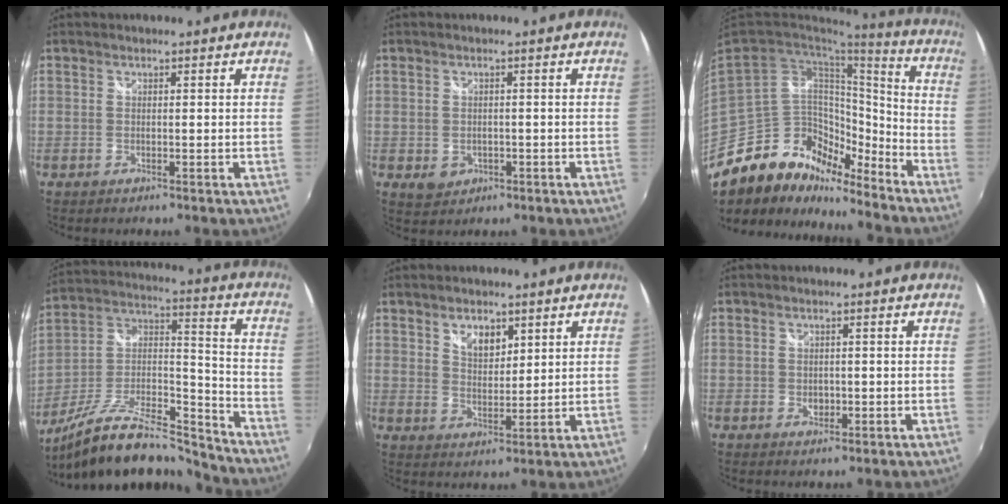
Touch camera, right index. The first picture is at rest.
{"total": 3.9, "force": [-0.9, 3.3, 1.8], "torque": [-0.039, -0.005, -0.008]}
{"total": 18.8, "force": [-14.0, 10.9, 6.4], "torque": [-0.145, 0.033, -0.244]}
{"total": 20.7, "force": [-16.6, 6.3, 10.6], "torque": [-0.202, 0.001, -0.282]}
{"total": 5.2, "force": [3.0, 3.0, 3.0], "torque": [-0.044, 0.003, 0.053]}
{"total": 1.7, "force": [-0.3, 1.4, 0.8], "torque": [-0.013, -0.002, -0.005]}